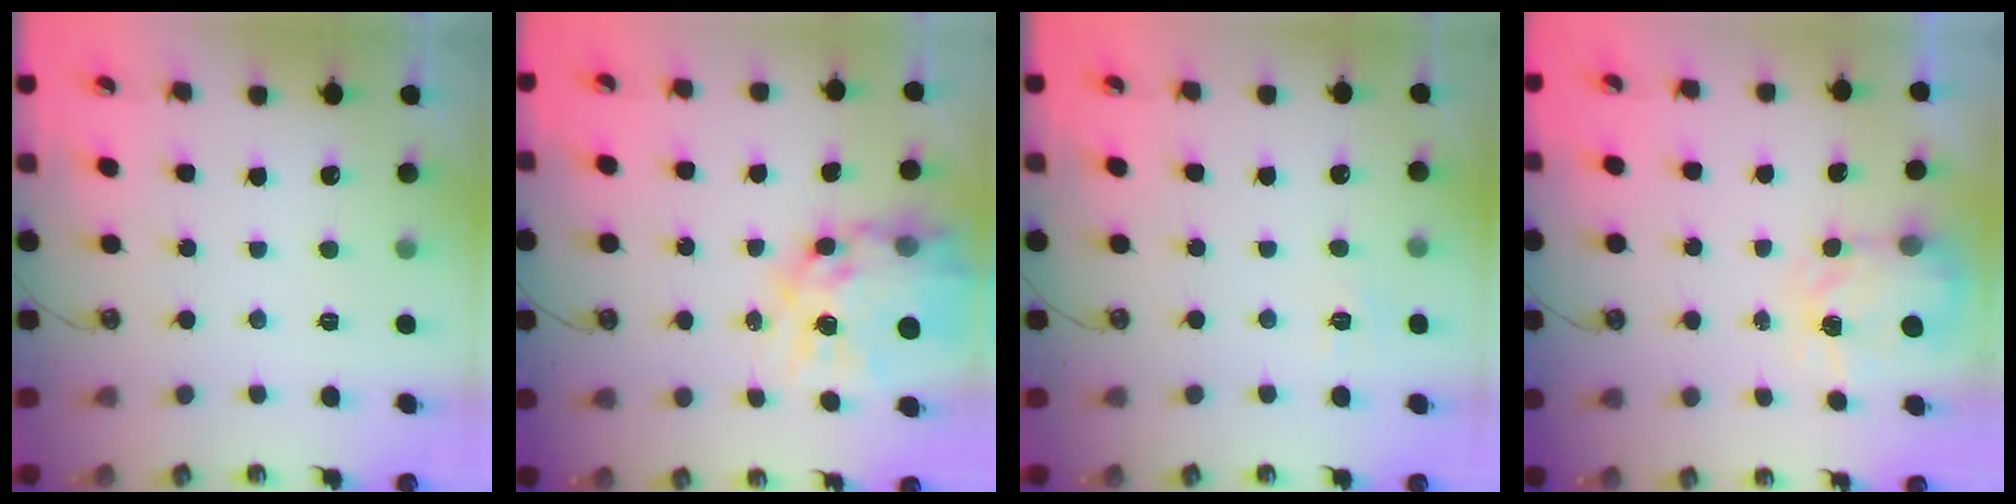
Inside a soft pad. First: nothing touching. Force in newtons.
{"total": 18.6, "press": 18.6, "slide": 1.8}
{"total": 5.4, "press": 5.4, "slide": 0.6}
{"total": 3.6, "press": 3.6, "slide": 0.6}